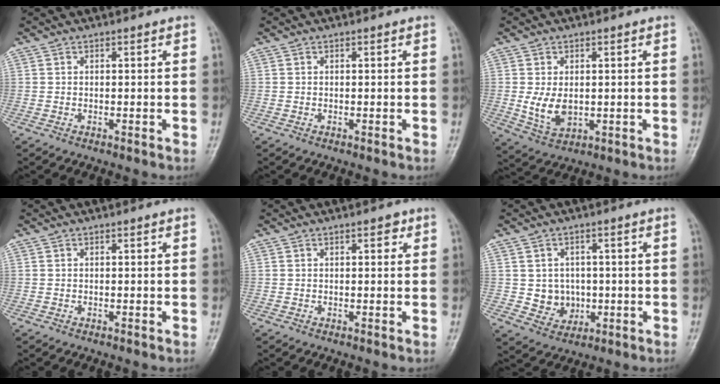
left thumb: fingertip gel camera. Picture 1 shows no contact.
{"total": 0.0}
{"total": 6.0, "force": [0.0, 4.0, 4.5], "torque": [-0.074, -0.012, 0.011]}
{"total": 0.0}
{"total": 1.8, "force": [0.9, 0.9, 1.3], "torque": [-0.010, 0.000, 0.010]}
{"total": 5.9, "force": [-0.1, 5.4, 2.3], "torque": [-0.005, 0.004, 0.008]}